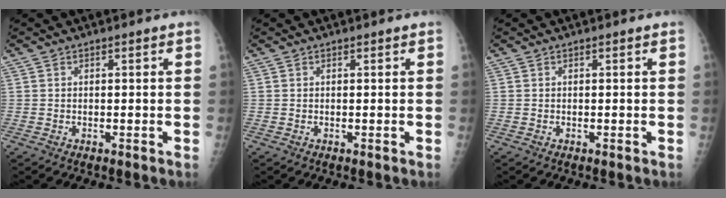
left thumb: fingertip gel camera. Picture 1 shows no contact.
{"total": 0.0}
{"total": 0.0}